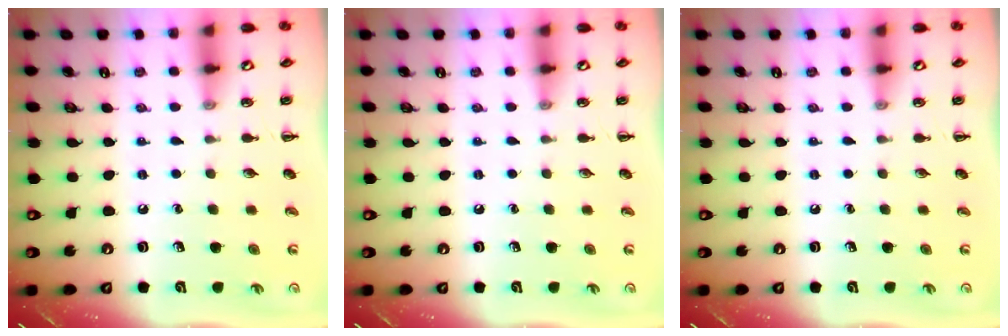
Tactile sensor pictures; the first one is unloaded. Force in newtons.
{"total": 0.0}
{"total": 0.0}